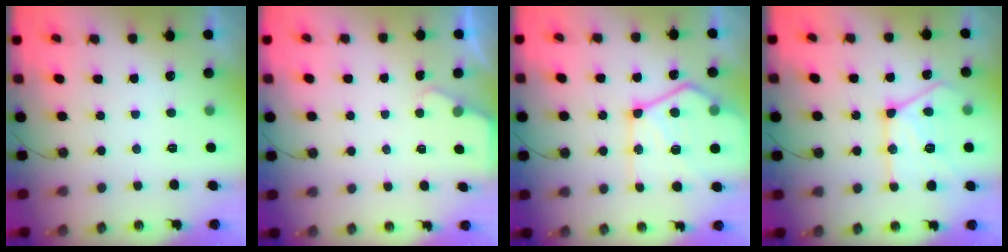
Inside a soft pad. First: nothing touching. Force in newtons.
{"total": 1.7, "press": 1.6, "slide": 0.2}
{"total": 20.4, "press": 20.3, "slide": 2.2}
{"total": 17.2, "press": 17.1, "slide": 1.5}